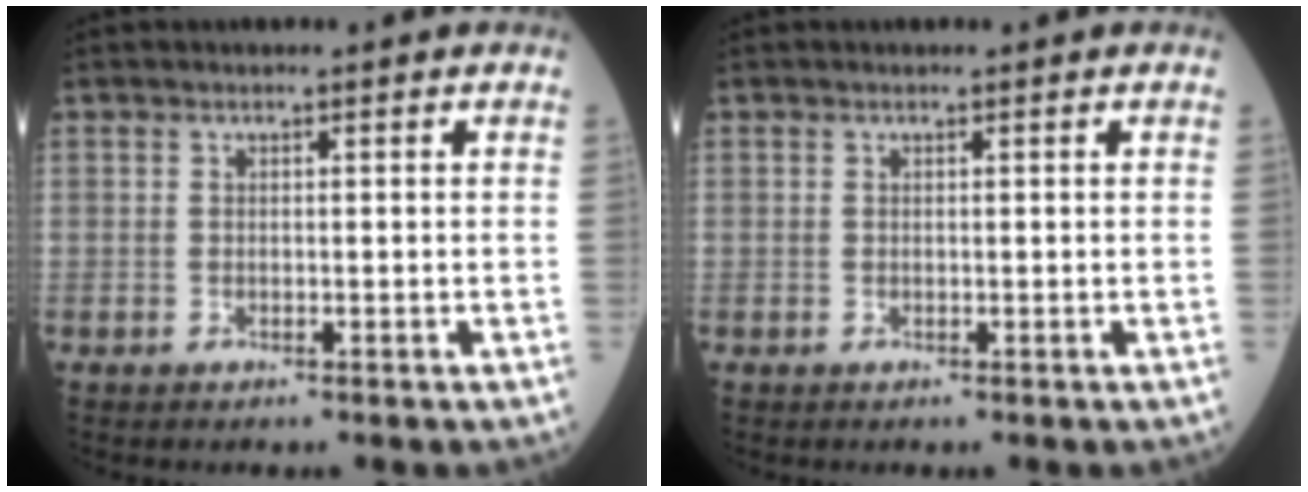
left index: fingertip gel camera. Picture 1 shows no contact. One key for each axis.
{"total": 0.0}